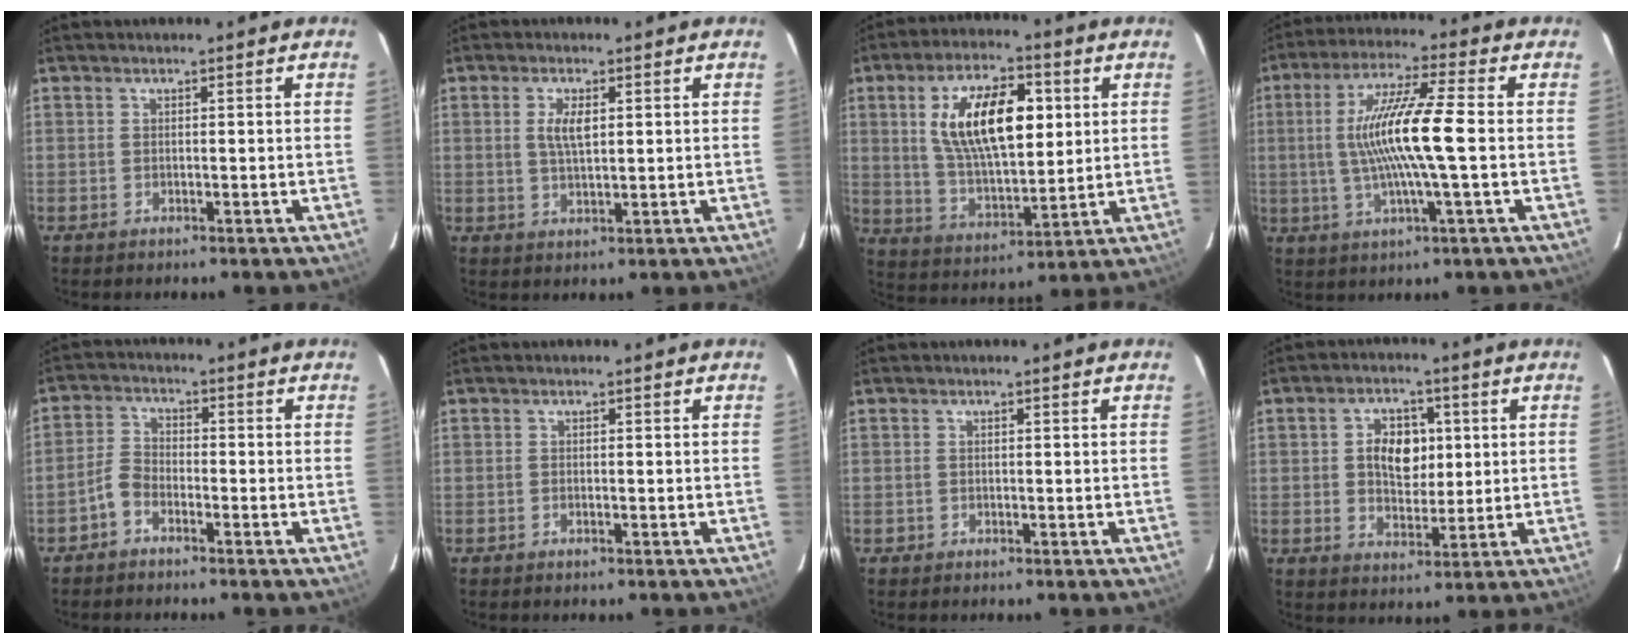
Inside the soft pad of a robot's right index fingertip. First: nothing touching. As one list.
[{"total": 3.9, "force": [1.0, 1.5, 3.4], "torque": [-0.065, 0.001, 0.018]}, {"total": 16.8, "force": [4.3, 7.5, 14.3], "torque": [-0.254, 0.015, 0.086]}, {"total": 13.3, "force": [-0.3, 0.2, 13.3], "torque": [-0.249, 0.002, -0.006]}, {"total": 3.4, "force": [-2.3, 1.9, 1.6], "torque": [-0.040, 0.014, -0.050]}, {"total": 0.0}, {"total": 0.8, "force": [-0.3, 0.8, 0.0], "torque": [0.000, 0.004, -0.002]}, {"total": 7.8, "force": [1.3, 5.4, 5.5], "torque": [-0.095, 0.014, 0.026]}]